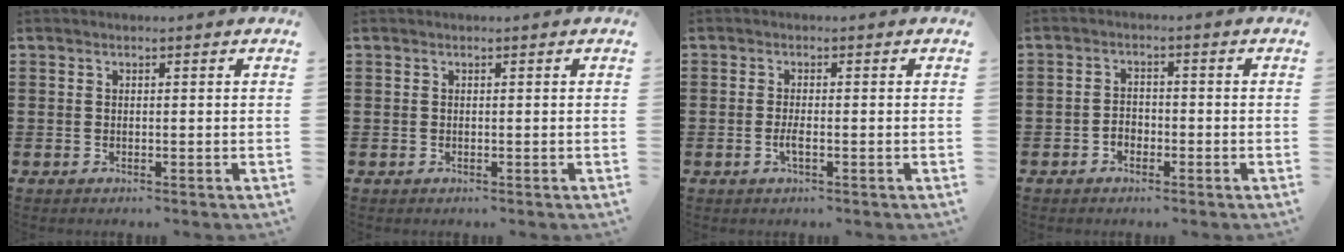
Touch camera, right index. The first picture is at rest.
{"total": 0.0}
{"total": 1.9, "force": [-0.7, 0.3, 1.7], "torque": [-0.039, -0.003, -0.015]}
{"total": 2.0, "force": [-1.2, 1.4, 0.7], "torque": [-0.018, 0.003, -0.027]}